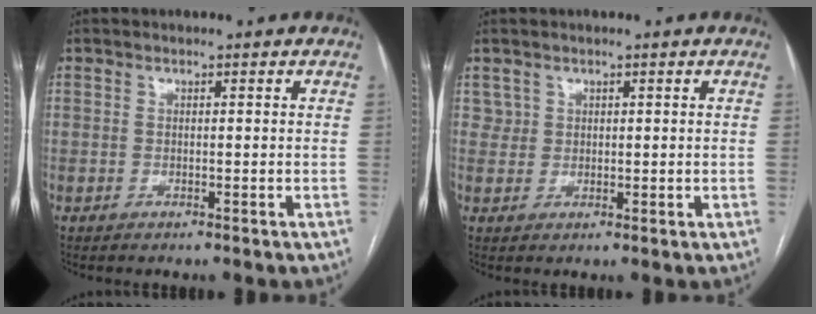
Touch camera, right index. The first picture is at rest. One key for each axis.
{"total": 2.0, "fx": 1.1, "fy": 1.7, "fz": -0.1, "tx": 0.015, "ty": 0.003, "tz": 0.013}